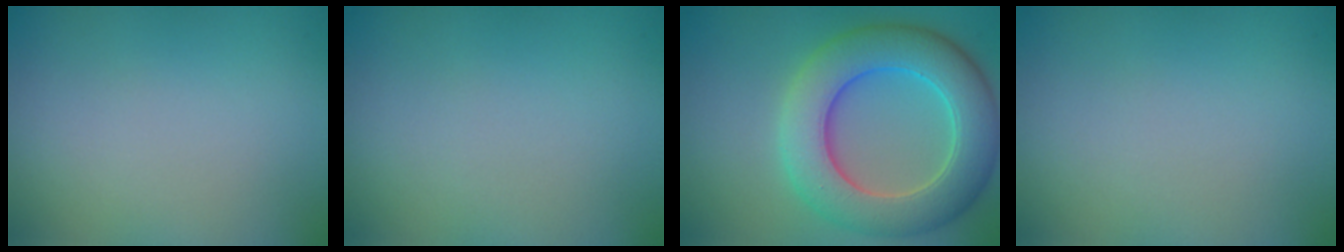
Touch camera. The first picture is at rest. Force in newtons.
{"total": 0.0}
{"total": 8.4, "press": 8.4, "slide": 0.4}
{"total": 0.0}